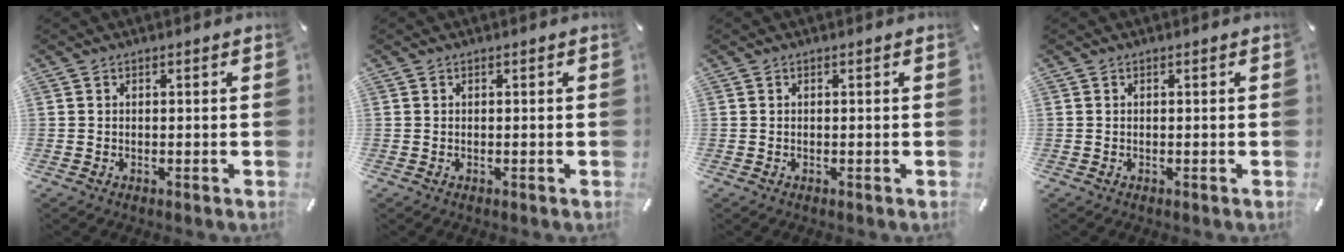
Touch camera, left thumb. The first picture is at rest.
{"total": 0.0}
{"total": 0.0}
{"total": 0.0}